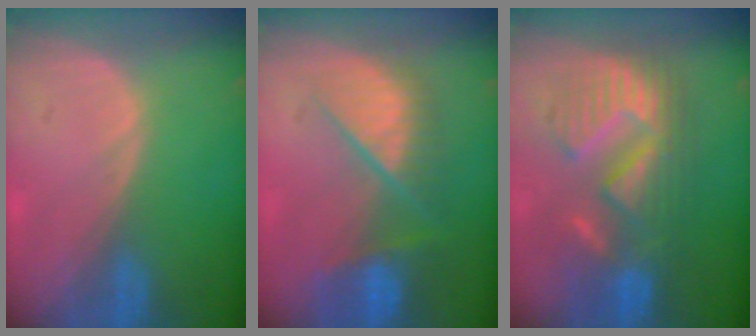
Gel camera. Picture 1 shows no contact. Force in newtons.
{"total": 9.7, "press": 8.2, "slide": 5.1}
{"total": 10.4, "press": 10.4, "slide": 0.7}